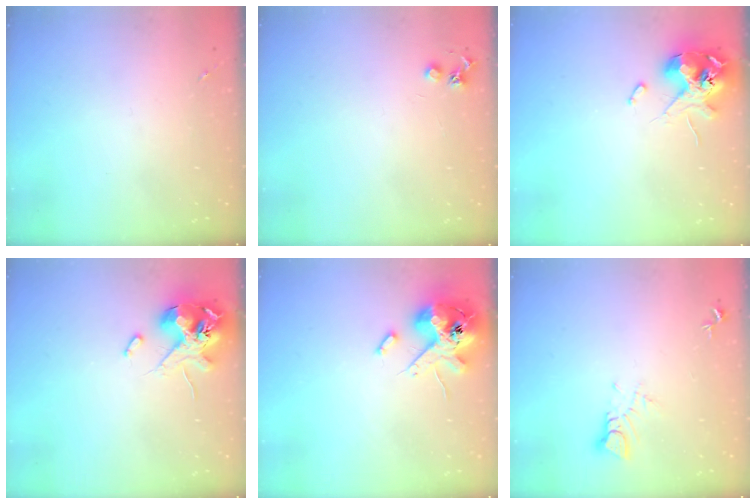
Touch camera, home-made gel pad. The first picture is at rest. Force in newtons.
{"total": 4.1, "press": 4.1, "slide": 0.5}
{"total": 12.4, "press": 12.3, "slide": 1.8}
{"total": 13.6, "press": 13.5, "slide": 1.9}
{"total": 14.9, "press": 14.7, "slide": 2.3}
{"total": 3.6, "press": 3.6, "slide": 0.2}